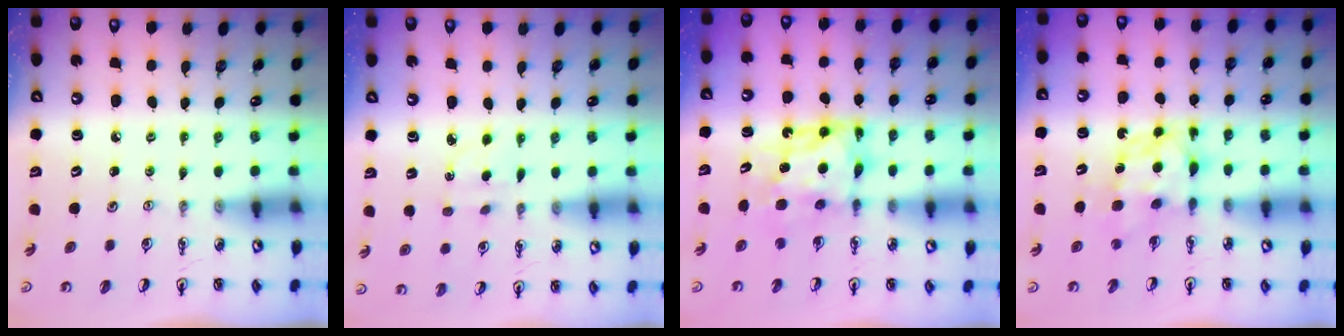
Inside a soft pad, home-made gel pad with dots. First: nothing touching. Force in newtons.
{"total": 2.0, "press": 1.9, "slide": 0.7}
{"total": 7.3, "press": 7.2, "slide": 1.2}
{"total": 6.2, "press": 6.2, "slide": 0.5}